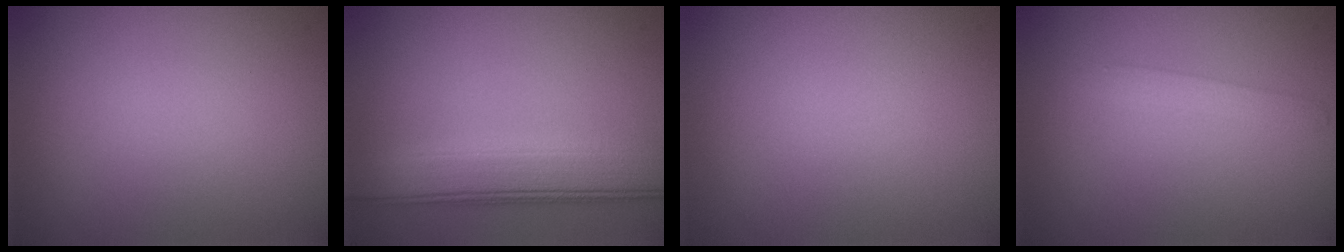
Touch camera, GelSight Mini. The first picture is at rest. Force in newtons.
{"total": 6.4, "press": 6.4, "slide": 0.8}
{"total": 0.0}
{"total": 1.3, "press": 1.3, "slide": 0.1}